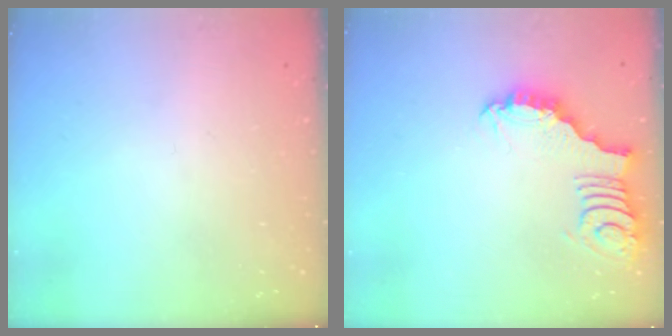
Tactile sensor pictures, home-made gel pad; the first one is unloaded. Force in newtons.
{"total": 2.3, "press": 2.3, "slide": 0.4}